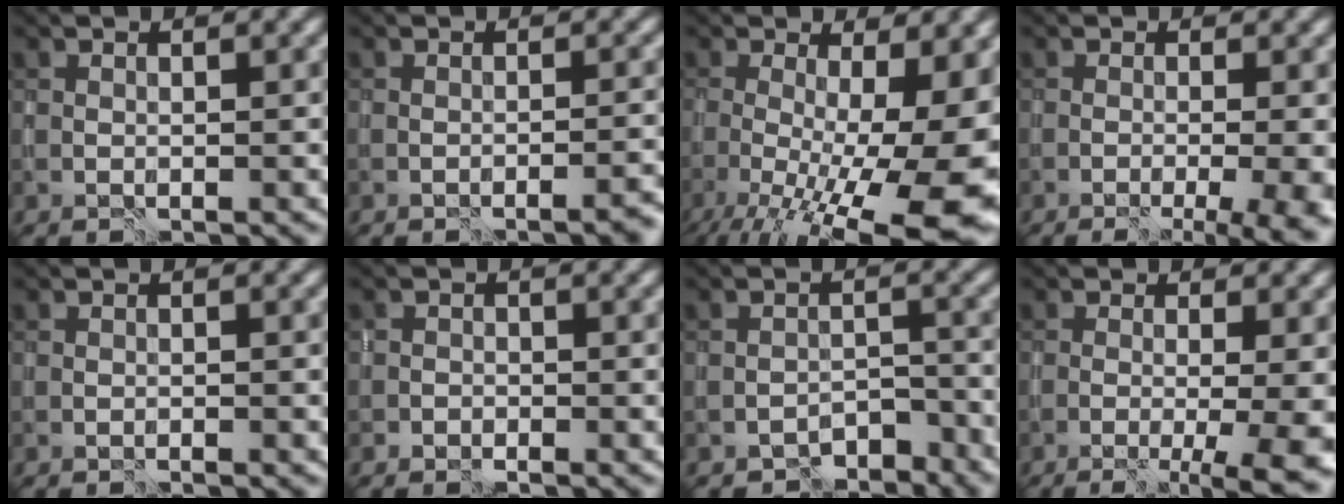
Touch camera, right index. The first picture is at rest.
{"total": 1.7, "force": [-1.2, 0.2, 1.2], "torque": [-0.011, -0.006, -0.021]}
{"total": 16.8, "force": [-4.2, 6.2, 15.0], "torque": [-0.203, -0.039, -0.041]}
{"total": 7.7, "force": [-1.9, 3.2, 6.7], "torque": [-0.039, -0.003, -0.018]}
{"total": 0.5, "force": [-0.5, 0.1, 0.2], "torque": [-0.003, -0.002, -0.009]}
{"total": 1.2, "force": [-0.8, 0.9, 0.0], "torque": [0.006, -0.005, -0.016]}
{"total": 3.7, "force": [-3.5, 1.2, 0.4], "torque": [0.004, -0.003, -0.054]}
{"total": 8.7, "force": [-2.0, 2.9, 8.0], "torque": [-0.070, -0.009, -0.025]}